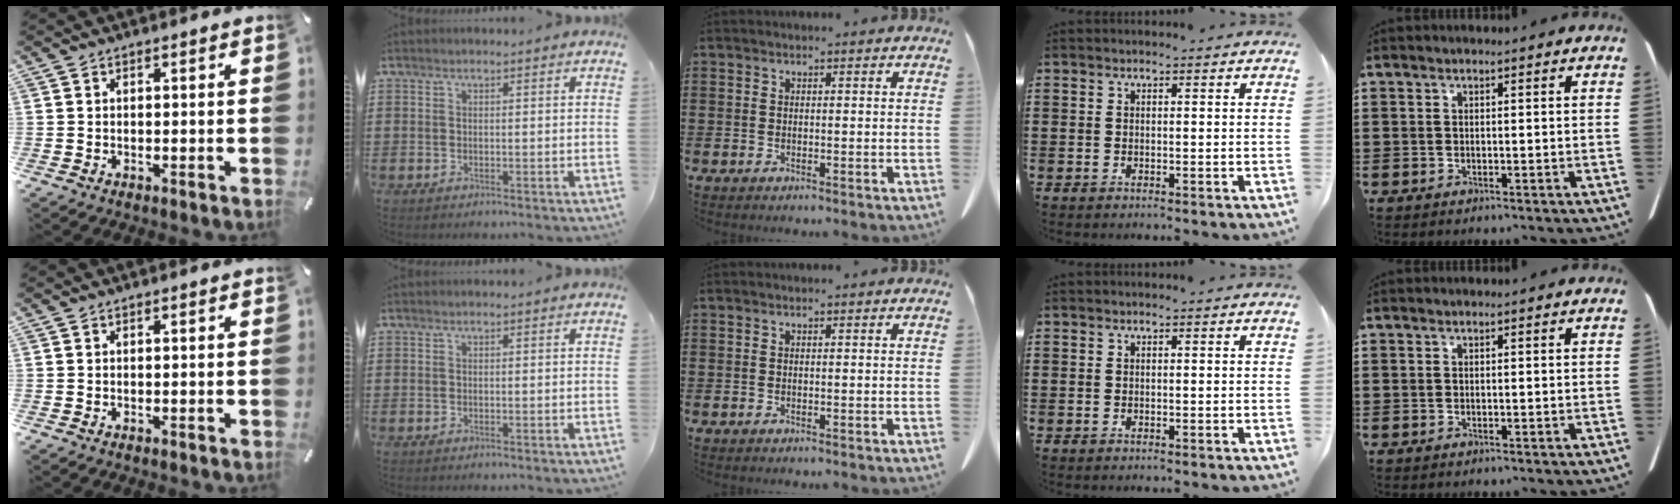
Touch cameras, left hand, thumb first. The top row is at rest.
{}